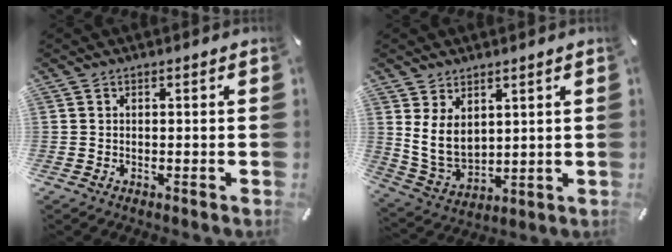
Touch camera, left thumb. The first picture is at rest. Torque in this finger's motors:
{"motor_torque": [1.51, 1.41, 0.94, -0.88, 0.14]}